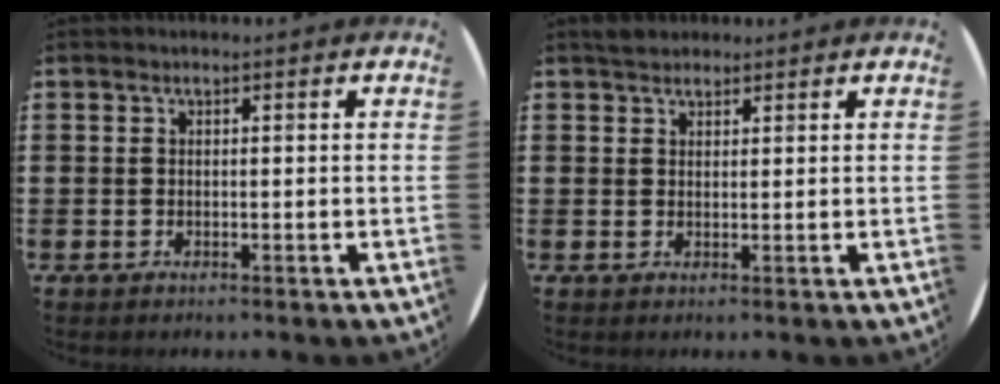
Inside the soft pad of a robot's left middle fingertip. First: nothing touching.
{"total": 1.8, "force": [1.6, 0.7, 0.1], "torque": [0.003, 0.002, 0.030]}